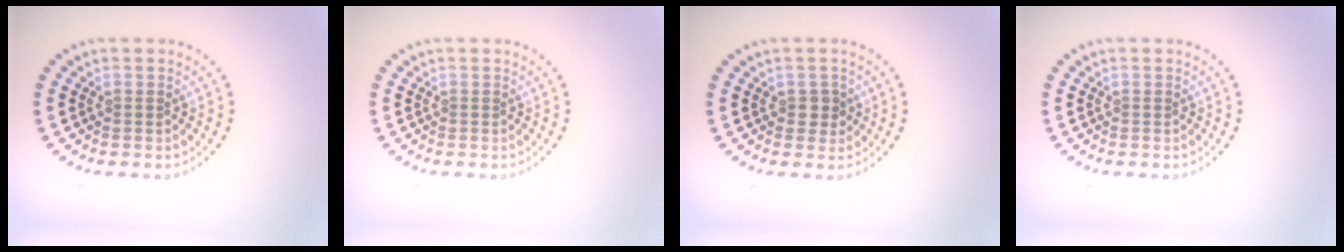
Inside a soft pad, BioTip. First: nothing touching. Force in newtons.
{"total": 0.0}
{"total": 1.4, "press": 1.3, "slide": 0.5}
{"total": 0.0}